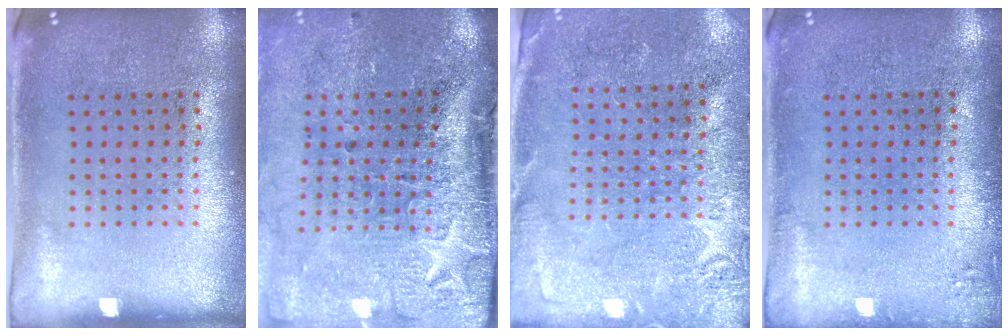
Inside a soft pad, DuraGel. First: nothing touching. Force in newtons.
{"total": 4.5, "press": 3.6, "slide": 2.8}
{"total": 2.7, "press": 2.6, "slide": 0.5}
{"total": 1.0, "press": 1.0, "slide": 0.3}